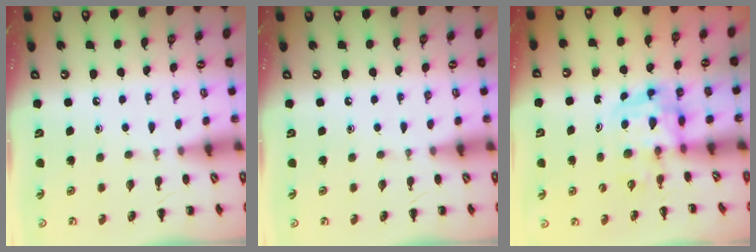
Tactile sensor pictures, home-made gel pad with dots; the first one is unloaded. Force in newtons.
{"total": 0.0}
{"total": 3.5, "press": 3.4, "slide": 0.6}